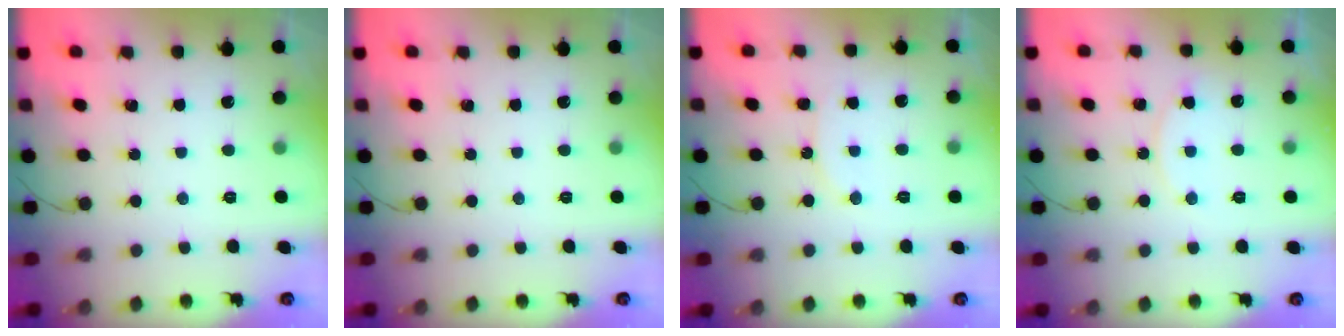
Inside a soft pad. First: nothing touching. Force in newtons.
{"total": 0.0}
{"total": 6.9, "press": 6.9, "slide": 0.9}
{"total": 6.1, "press": 6.1, "slide": 0.6}